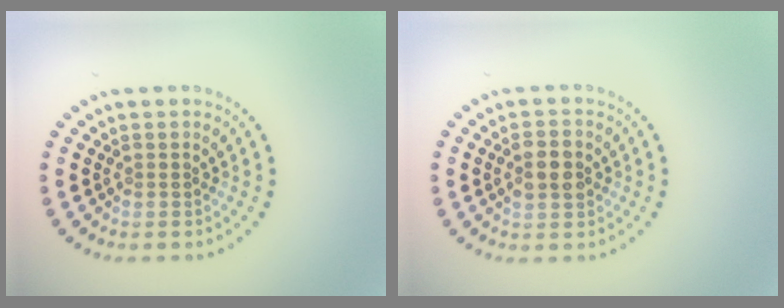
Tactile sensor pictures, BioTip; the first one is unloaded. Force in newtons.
{"total": 2.9, "press": 2.9, "slide": 0.2}